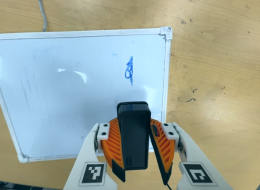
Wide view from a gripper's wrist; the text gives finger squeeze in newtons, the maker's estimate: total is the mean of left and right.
{"total": 8.8, "left": 9.0, "right": 8.6}